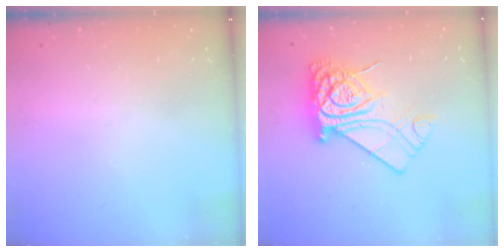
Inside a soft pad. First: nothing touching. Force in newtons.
{"total": 14.7, "press": 14.7, "slide": 1.5}